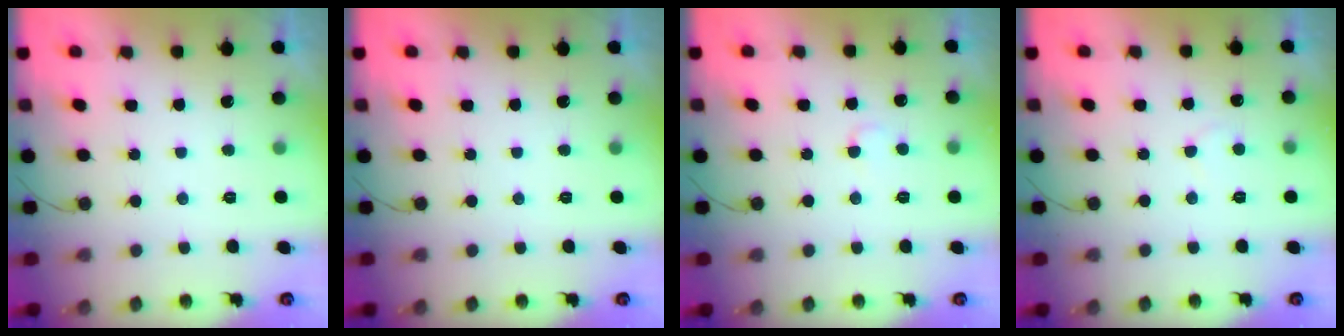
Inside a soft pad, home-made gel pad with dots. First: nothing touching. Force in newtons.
{"total": 0.0}
{"total": 3.5, "press": 3.5, "slide": 0.3}
{"total": 4.0, "press": 4.0, "slide": 0.2}